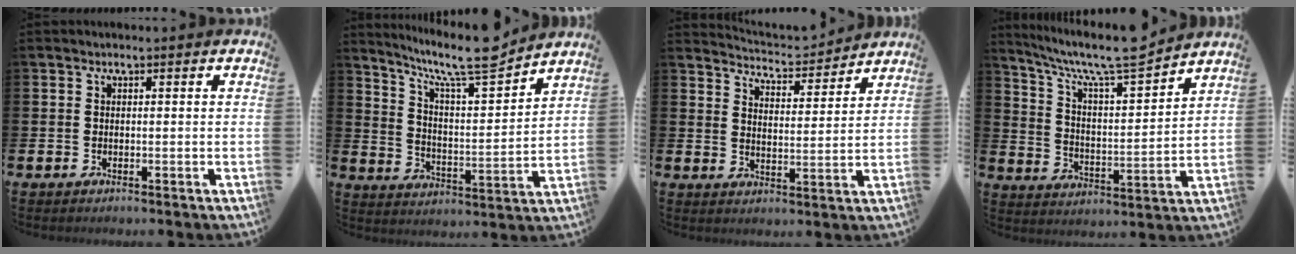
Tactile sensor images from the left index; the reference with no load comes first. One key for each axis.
{"total": 10.2, "fx": 8.8, "fy": 1.4, "fz": 4.9, "tx": -0.105, "ty": -0.063, "tz": 0.148}
{"total": 4.6, "fx": 4.6, "fy": 0.4, "fz": 0.2, "tx": -0.019, "ty": -0.038, "tz": 0.077}
{"total": 9.6, "fx": 8.5, "fy": 1.3, "fz": 4.3, "tx": -0.111, "ty": -0.062, "tz": 0.143}